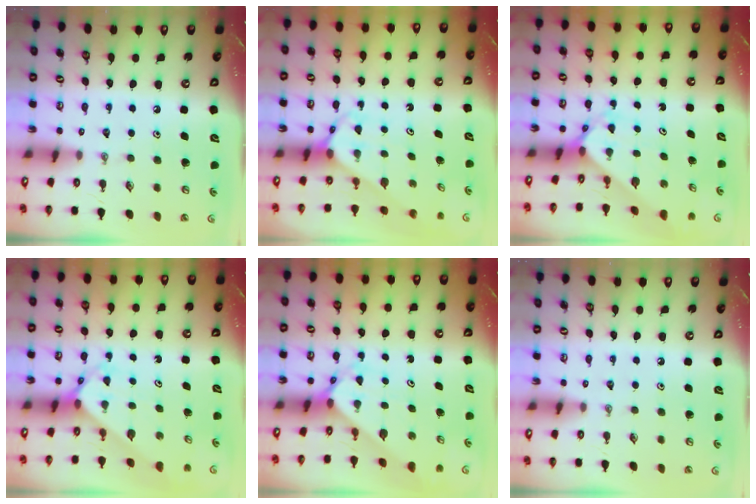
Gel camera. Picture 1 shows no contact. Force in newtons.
{"total": 3.0, "press": 3.0, "slide": 0.2}
{"total": 1.9, "press": 1.9, "slide": 0.1}
{"total": 2.6, "press": 2.6, "slide": 0.2}
{"total": 1.9, "press": 1.9, "slide": 0.1}
{"total": 0.0}